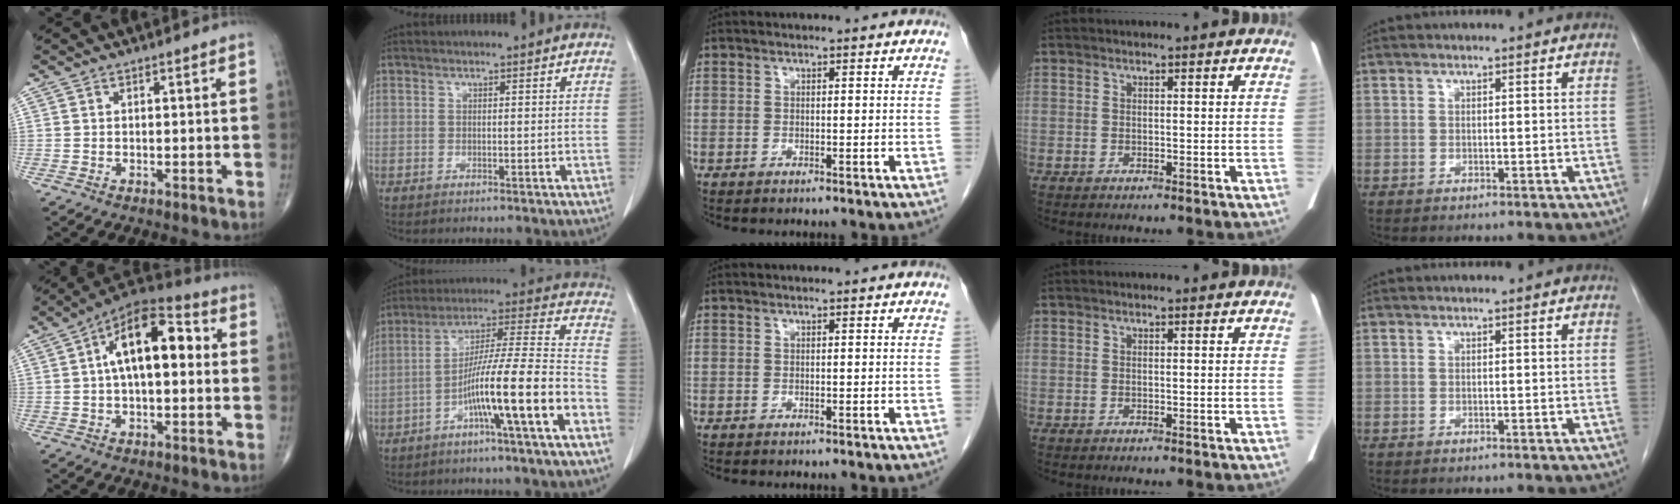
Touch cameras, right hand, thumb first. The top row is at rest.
{"thumb": {"total": 15.7, "force": [2.5, 7.6, 13.6], "torque": [-0.208, 0.035, 0.032]}, "index": {"total": 14.8, "force": [-6.7, -0.5, 13.1], "torque": [-0.222, 0.014, -0.114]}}